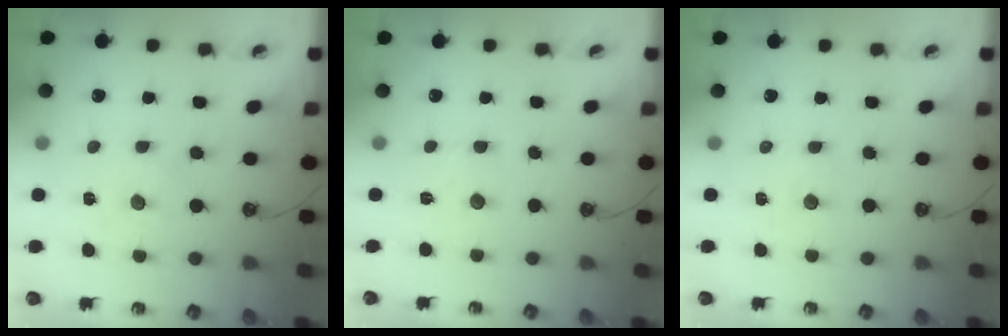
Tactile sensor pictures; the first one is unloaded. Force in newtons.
{"total": 4.1, "press": 4.1, "slide": 0.5}
{"total": 2.2, "press": 2.2, "slide": 0.4}